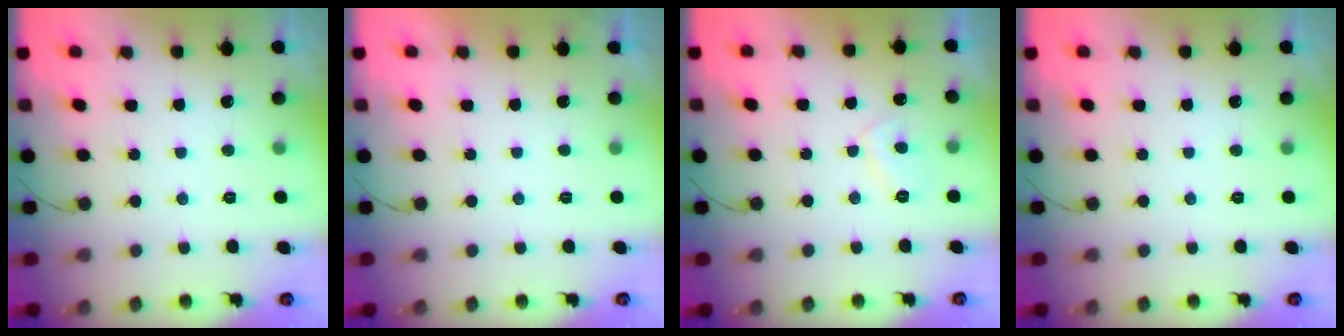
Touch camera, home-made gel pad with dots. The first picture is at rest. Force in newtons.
{"total": 2.3, "press": 2.3, "slide": 0.3}
{"total": 2.7, "press": 2.6, "slide": 0.4}
{"total": 0.0}